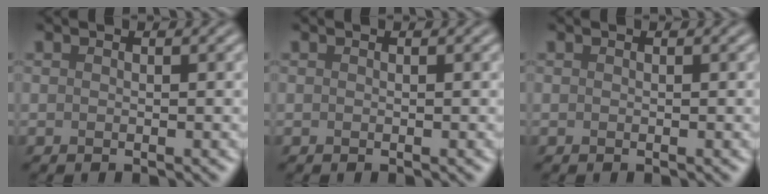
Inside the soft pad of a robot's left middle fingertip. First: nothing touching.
{"total": 0.0}
{"total": 0.0}